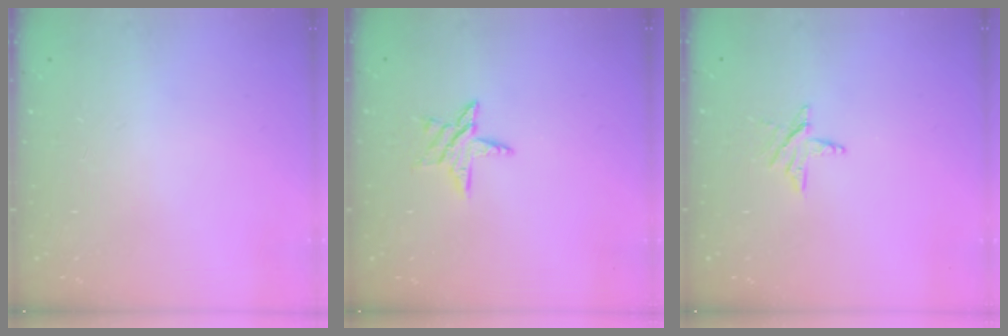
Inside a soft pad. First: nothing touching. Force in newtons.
{"total": 7.3, "press": 7.2, "slide": 0.7}
{"total": 4.6, "press": 4.6, "slide": 0.3}